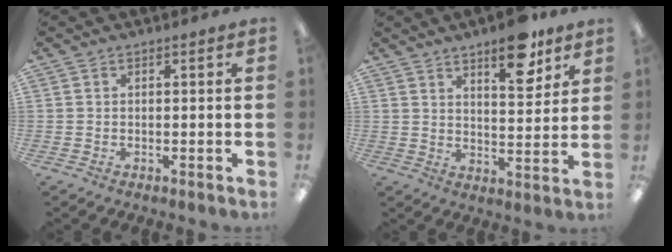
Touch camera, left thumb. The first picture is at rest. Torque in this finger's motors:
{"motor_torque": [0.26, 0.26, 0.09, -0.16, 0.07]}